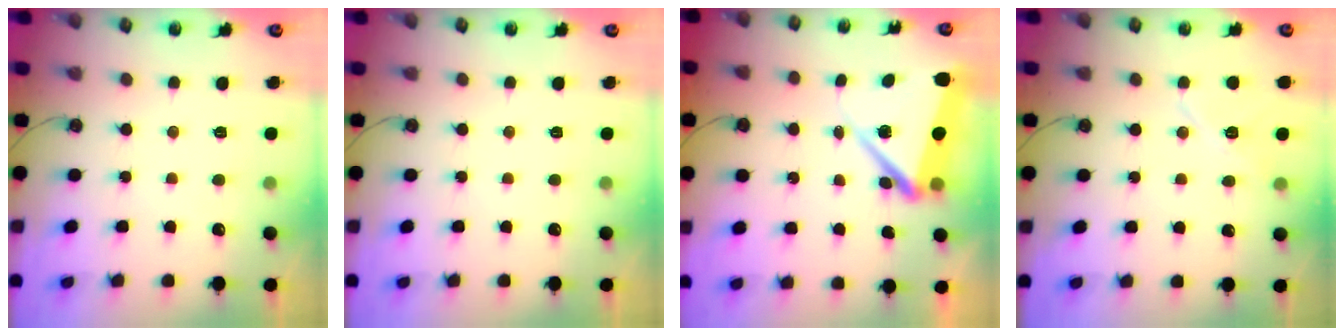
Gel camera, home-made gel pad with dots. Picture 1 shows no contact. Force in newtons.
{"total": 0.0}
{"total": 9.5, "press": 9.3, "slide": 1.6}
{"total": 9.8, "press": 8.7, "slide": 4.7}